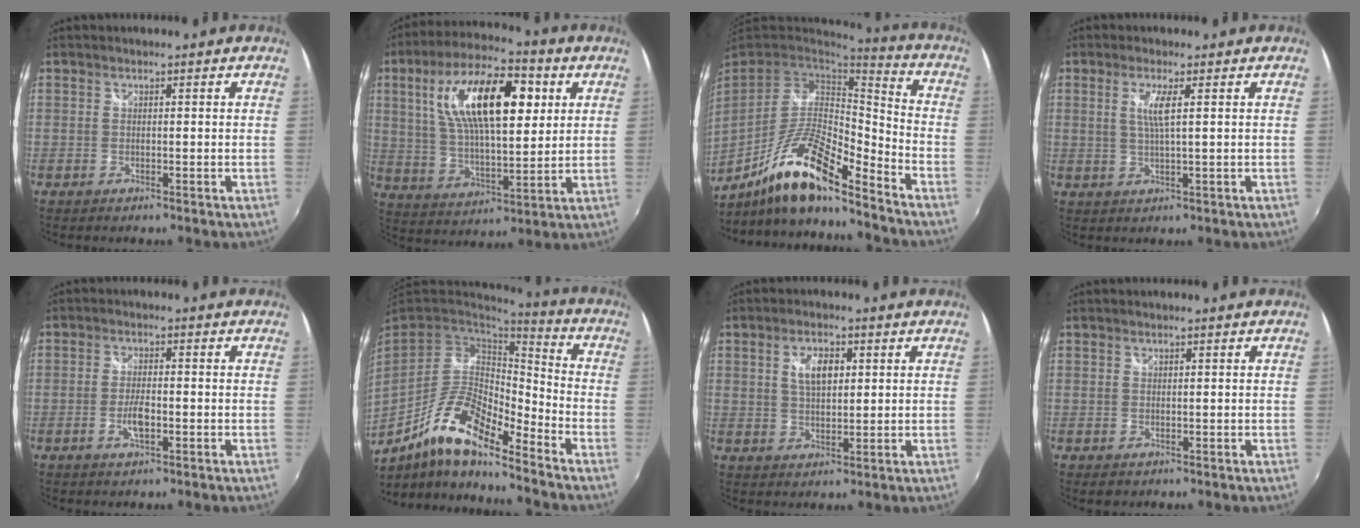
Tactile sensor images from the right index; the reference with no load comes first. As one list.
[{"total": 20.0, "force": [6.4, 8.0, 17.2], "torque": [-0.306, 0.027, 0.113]}, {"total": 16.6, "force": [-11.5, 3.1, 11.5], "torque": [-0.230, -0.018, -0.222]}, {"total": 3.8, "force": [1.1, 0.0, 3.6], "torque": [-0.072, -0.005, 0.020]}, {"total": 3.8, "force": [-1.3, 1.3, 3.3], "torque": [-0.068, -0.003, -0.025]}, {"total": 15.8, "force": [-10.5, 4.0, 11.1], "torque": [-0.214, -0.011, -0.204]}, {"total": 5.7, "force": [1.8, 2.9, 4.5], "torque": [-0.078, 0.006, 0.033]}, {"total": 0.9, "force": [0.1, 0.9, 0.2], "torque": [0.000, -0.002, 0.000]}]